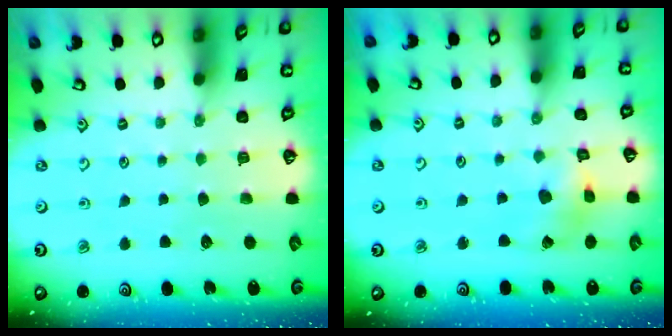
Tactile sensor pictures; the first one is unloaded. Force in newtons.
{"total": 5.3, "press": 5.3, "slide": 0.5}